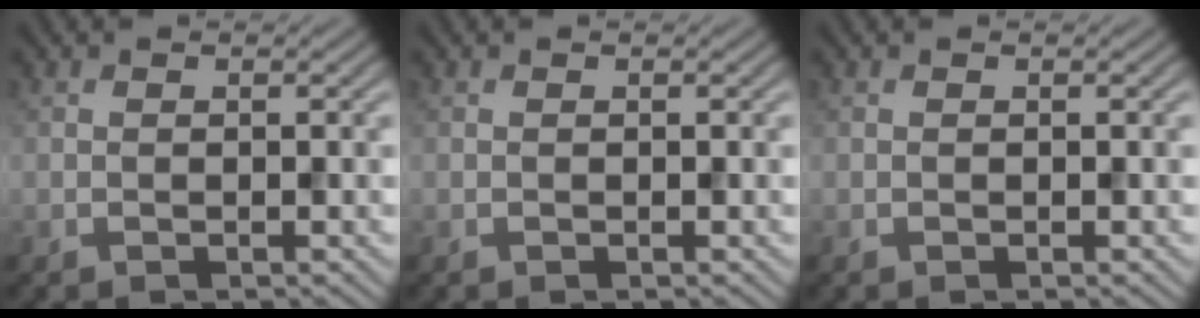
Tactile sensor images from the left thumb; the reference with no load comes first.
{"total": 0.0}
{"total": 0.0}